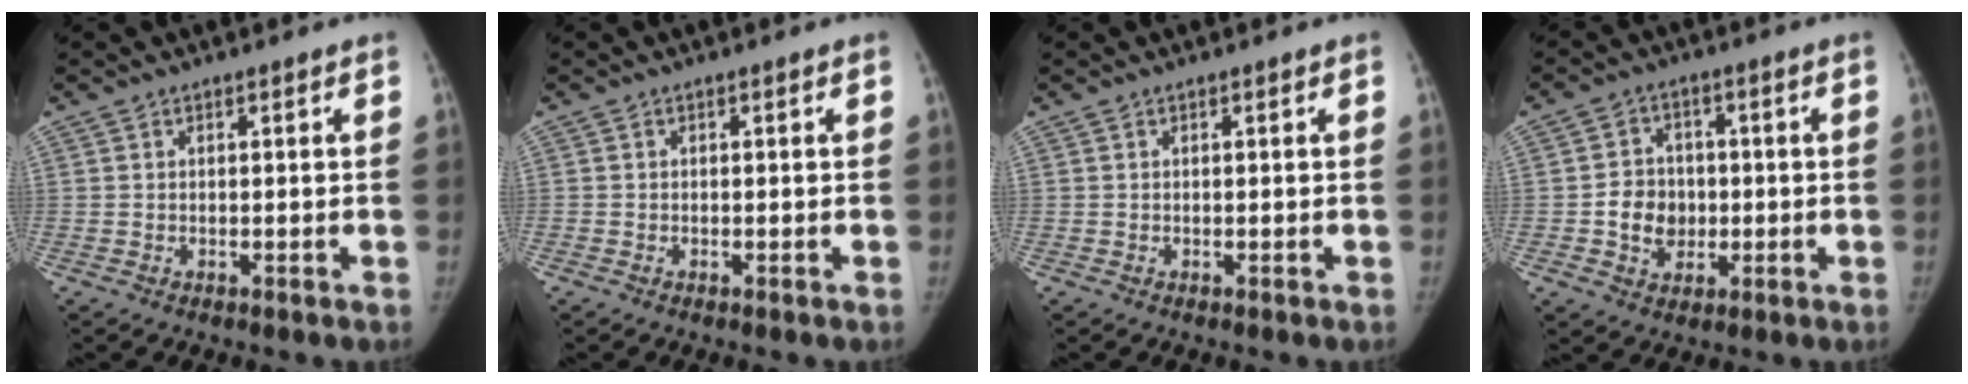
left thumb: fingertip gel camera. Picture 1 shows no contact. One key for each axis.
{"total": 0.0}
{"total": 0.0}
{"total": 7.2, "fx": -0.8, "fy": 6.2, "fz": 3.5, "tx": -0.026, "ty": 0.010, "tz": -0.016}